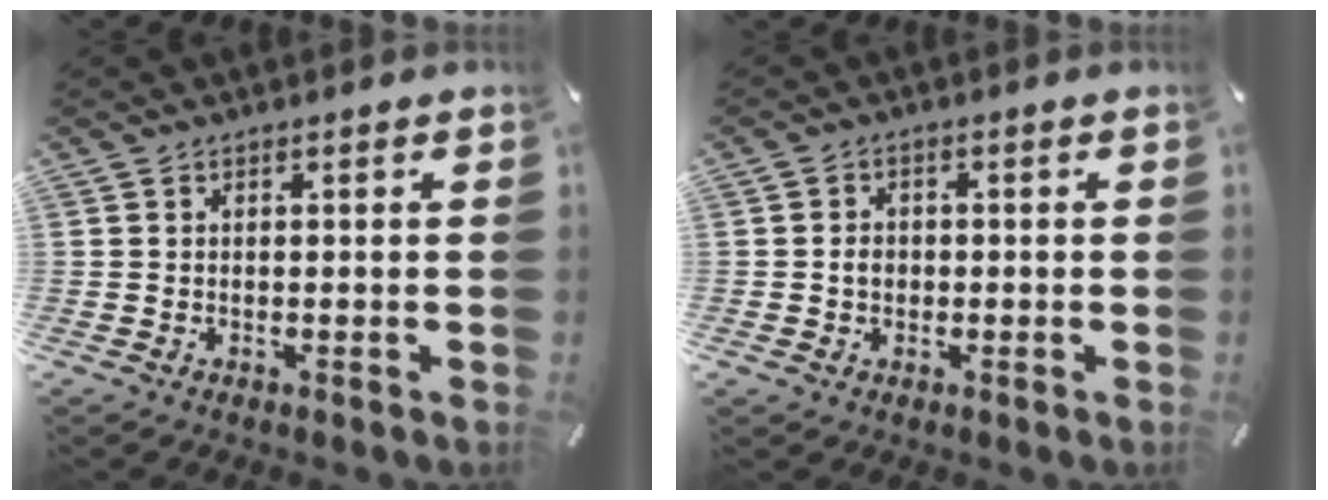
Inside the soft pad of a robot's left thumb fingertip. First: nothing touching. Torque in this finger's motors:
{"motor_torque": [0.14, 0.11, 0.14, 0.14, 0.01]}